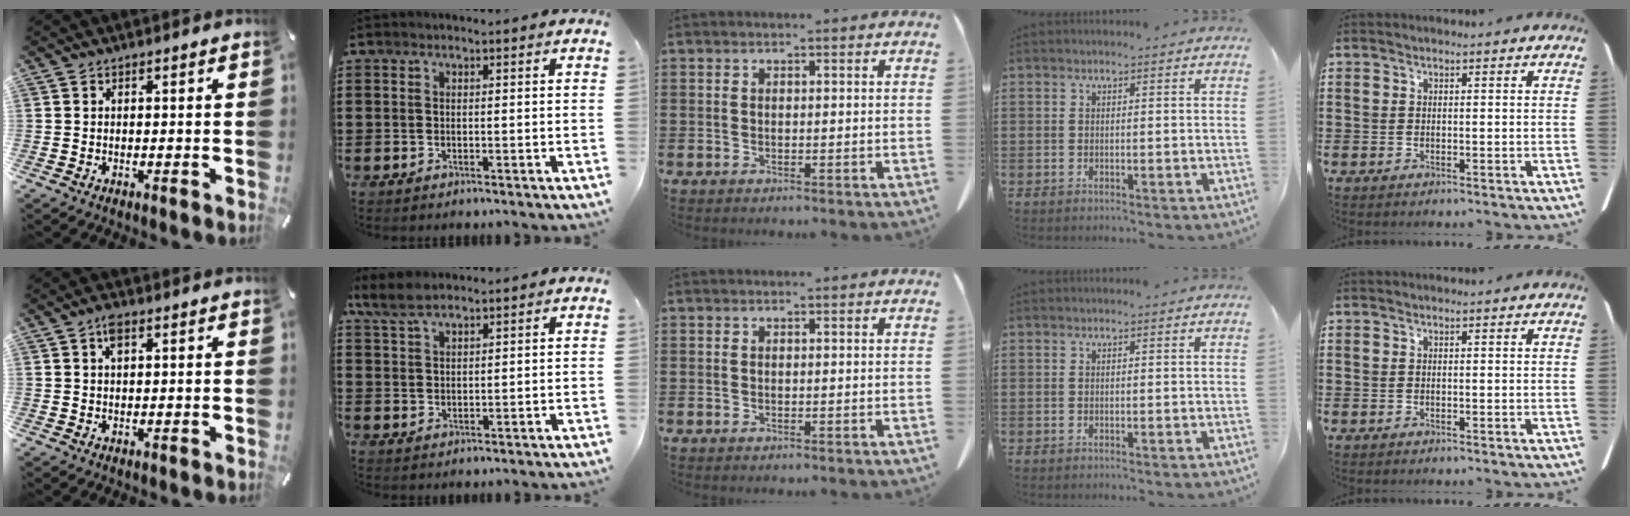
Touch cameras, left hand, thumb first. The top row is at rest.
{"thumb": {"total": 2.7, "force": [1.2, 1.4, 1.9], "torque": [-0.035, 0.001, 0.019]}, "index": {"total": 4.5, "force": [3.3, 1.6, 2.6], "torque": [-0.059, 0.002, 0.061]}}